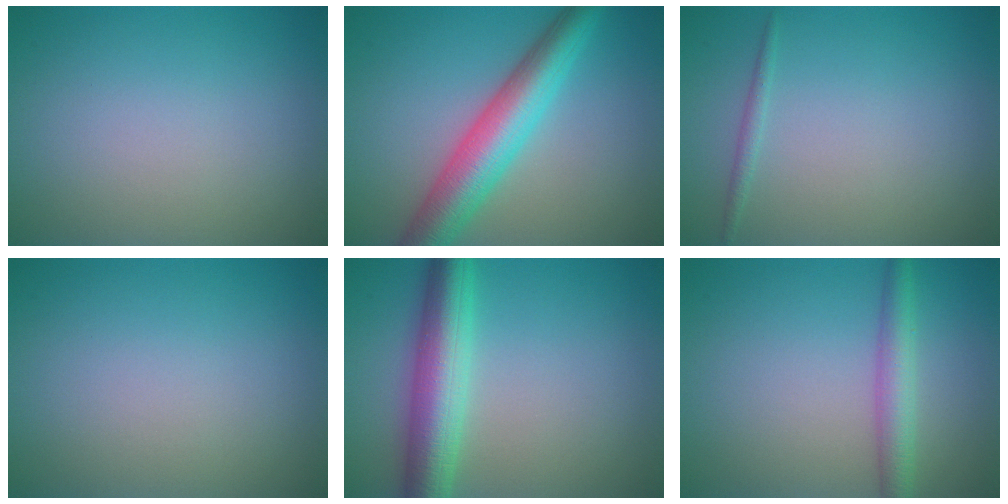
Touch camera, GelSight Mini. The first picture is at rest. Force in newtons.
{"total": 6.9, "press": 6.9, "slide": 0.1}
{"total": 0.8, "press": 0.8, "slide": 0.1}
{"total": 0.0}
{"total": 6.5, "press": 6.5, "slide": 0.0}
{"total": 3.1, "press": 3.1, "slide": 0.1}